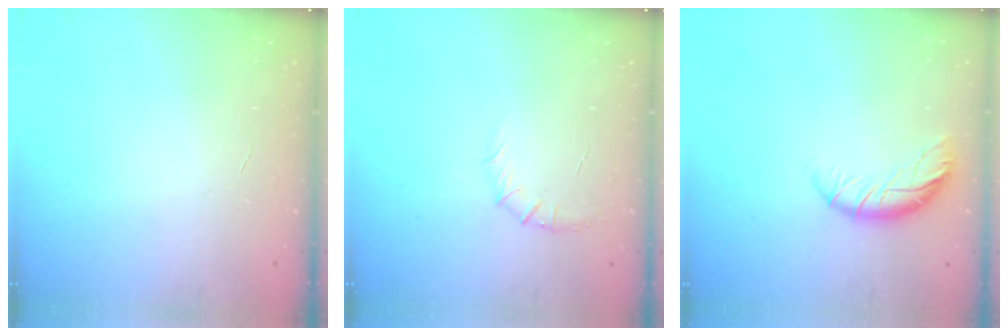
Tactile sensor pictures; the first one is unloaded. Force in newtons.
{"total": 5.9, "press": 5.6, "slide": 1.8}
{"total": 9.3, "press": 9.2, "slide": 1.7}